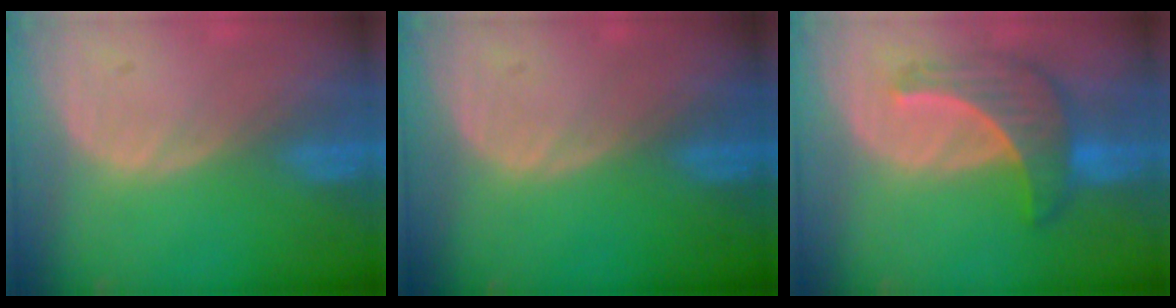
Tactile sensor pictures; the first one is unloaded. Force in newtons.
{"total": 0.0}
{"total": 6.9, "press": 6.8, "slide": 1.2}